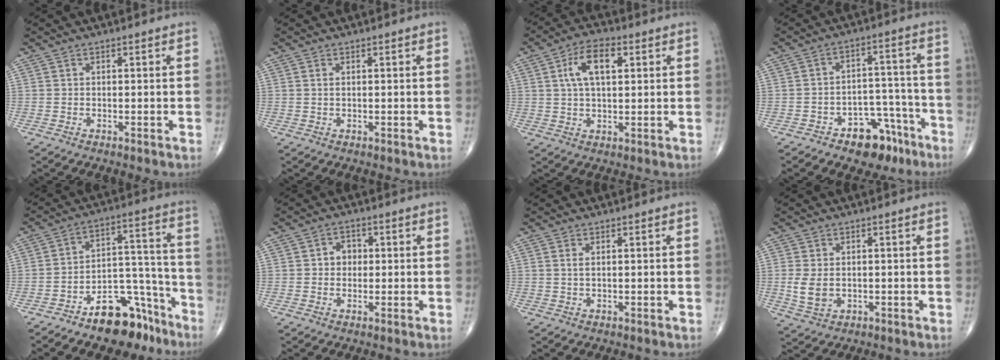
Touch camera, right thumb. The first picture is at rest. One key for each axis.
{"total": 0.7, "fx": 0.2, "fy": 0.3, "fz": 0.6, "tx": -0.016, "ty": 0.004, "tz": 0.007}
{"total": 8.6, "fx": 2.5, "fy": 4.3, "fz": 7.1, "tx": -0.122, "ty": 0.007, "tz": 0.043}
{"total": 10.5, "fx": -6.8, "fy": 6.1, "fz": 5.1, "tx": -0.027, "ty": 0.069, "tz": -0.096}
{"total": 13.6, "fx": -9.6, "fy": 6.7, "fz": 7.0, "tx": -0.056, "ty": 0.102, "tz": -0.151}
{"total": 3.2, "fx": 0.2, "fy": 2.7, "fz": 1.6, "tx": -0.002, "ty": 0.007, "tz": -0.002}
{"total": 1.1, "fx": 0.3, "fy": 0.4, "fz": 1.0, "tx": -0.025, "ty": 0.003, "tz": 0.010}
{"total": 4.8, "fx": -0.2, "fy": 3.5, "fz": 3.3, "tx": -0.062, "ty": -0.007, "tz": 0.003}